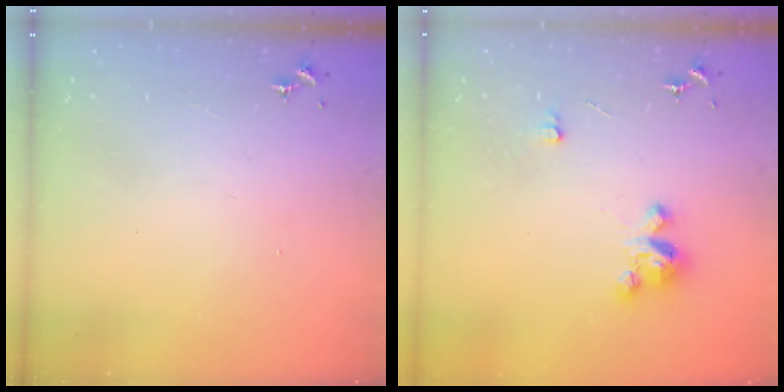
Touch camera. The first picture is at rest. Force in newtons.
{"total": 6.7, "press": 6.7, "slide": 0.4}